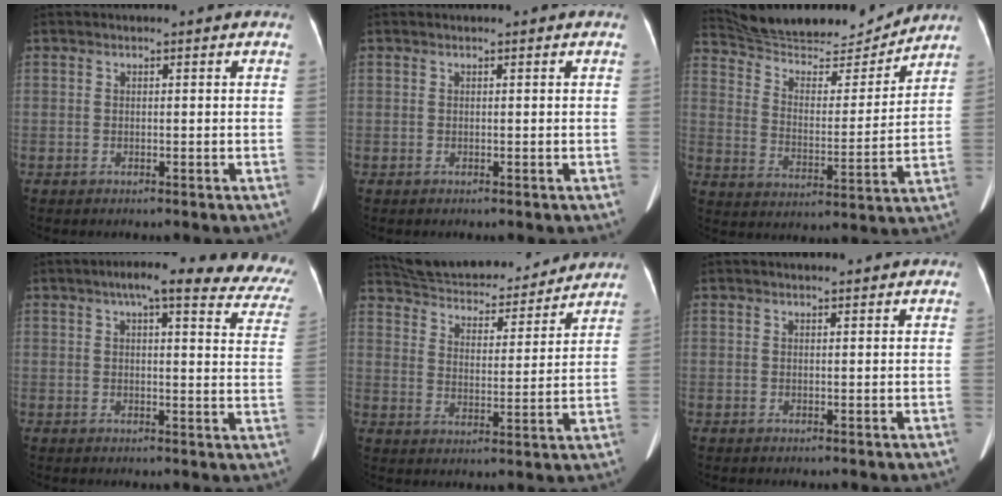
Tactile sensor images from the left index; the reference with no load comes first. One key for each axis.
{"total": 0.0}
{"total": 17.8, "fx": 17.0, "fy": 2.8, "fz": 4.4, "tx": -0.077, "ty": -0.011, "tz": 0.268}
{"total": 19.6, "fx": 16.7, "fy": 3.7, "fz": 9.5, "tx": -0.097, "ty": -0.006, "tz": 0.173}
{"total": 21.8, "fx": 20.0, "fy": 5.4, "fz": 6.7, "tx": -0.118, "ty": 0.013, "tz": 0.285}
{"total": 3.5, "fx": 3.2, "fy": 0.5, "fz": 1.2, "tx": -0.013, "ty": 0.021, "tz": 0.042}